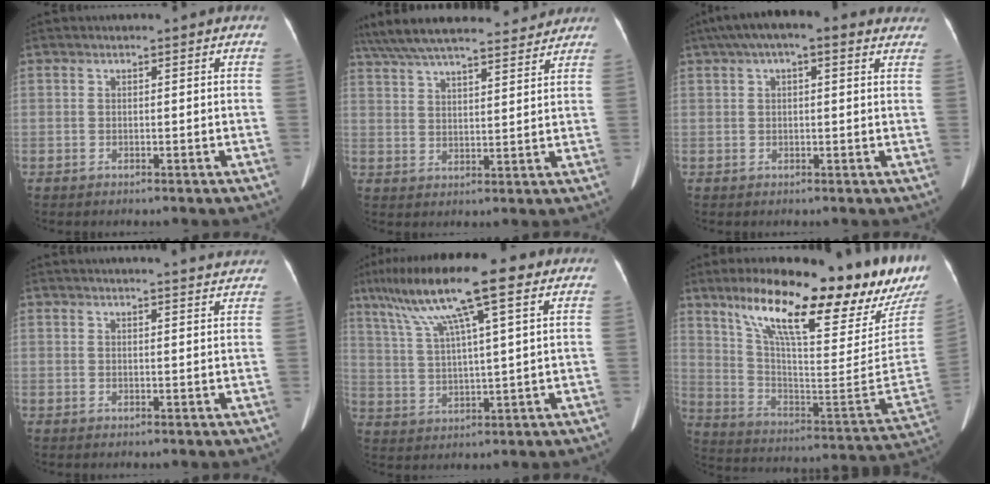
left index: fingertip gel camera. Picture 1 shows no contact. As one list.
[{"total": 22.7, "force": [20.1, 4.3, 9.6], "torque": [-0.187, 0.041, 0.292]}, {"total": 10.7, "force": [7.2, 3.3, 7.2], "torque": [-0.113, 0.052, 0.100]}, {"total": 11.7, "force": [11.1, 0.8, 3.7], "torque": [-0.037, 0.005, 0.117]}, {"total": 15.0, "force": [8.9, 0.8, 12.0], "torque": [-0.218, 0.031, 0.152]}, {"total": 28.0, "force": [20.9, 3.3, 18.4], "torque": [-0.302, -0.049, 0.305]}]